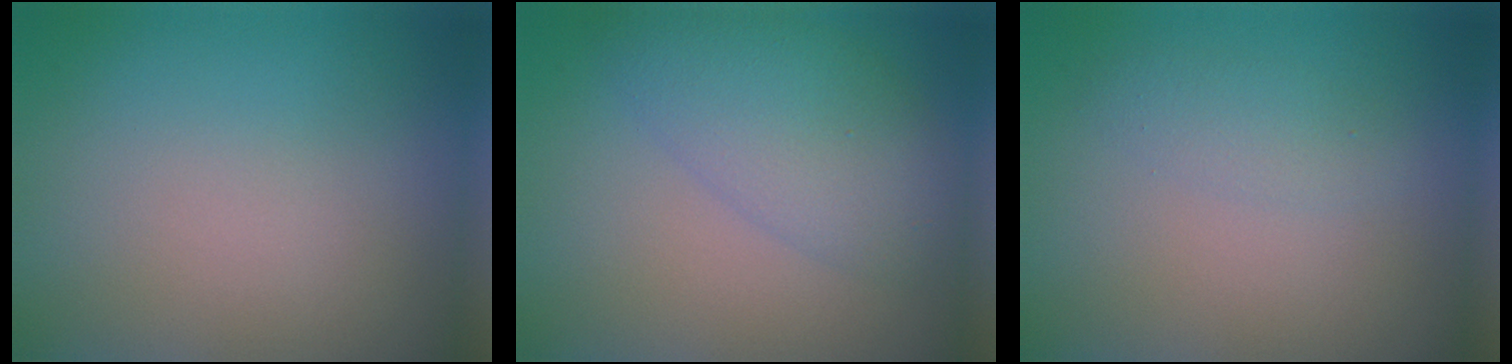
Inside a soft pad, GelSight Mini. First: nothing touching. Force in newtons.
{"total": 5.5, "press": 5.5, "slide": 0.2}
{"total": 1.6, "press": 1.6, "slide": 0.0}